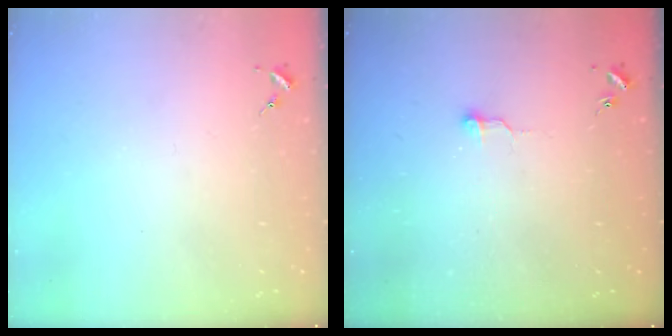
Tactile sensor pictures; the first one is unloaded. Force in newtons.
{"total": 5.7, "press": 5.7, "slide": 0.4}